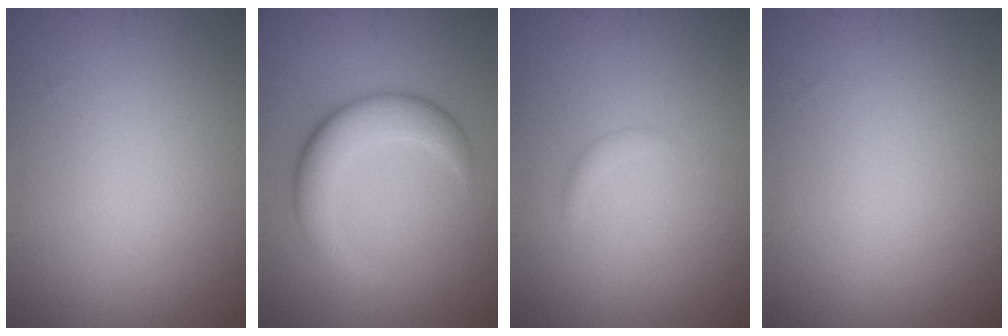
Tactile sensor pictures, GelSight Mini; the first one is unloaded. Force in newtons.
{"total": 5.5, "press": 5.5, "slide": 0.1}
{"total": 0.7, "press": 0.7, "slide": 0.1}
{"total": 0.0}